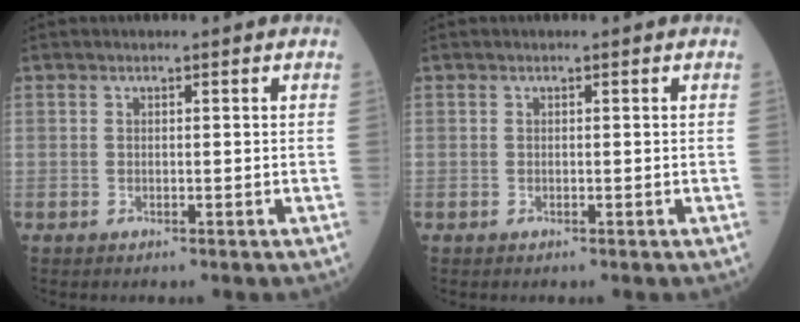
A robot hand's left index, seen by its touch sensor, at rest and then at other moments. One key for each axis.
{"total": 0.0}